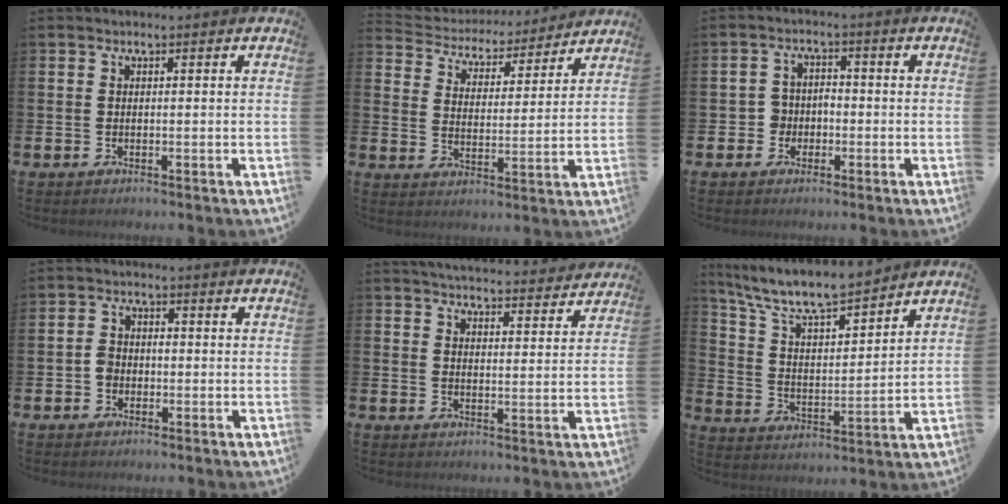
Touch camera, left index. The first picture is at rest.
{"total": 4.7, "force": [4.4, 1.6, 0.0], "torque": [-0.023, -0.045, 0.069]}
{"total": 3.1, "force": [-1.5, 2.7, 0.5], "torque": [-0.011, 0.003, -0.037]}
{"total": 2.3, "force": [-0.6, 2.0, 1.0], "torque": [-0.008, 0.003, -0.018]}
{"total": 4.8, "force": [4.8, 0.4, 0.1], "torque": [-0.001, -0.042, 0.081]}
{"total": 8.9, "force": [8.3, 1.3, 3.0], "torque": [-0.093, -0.055, 0.146]}